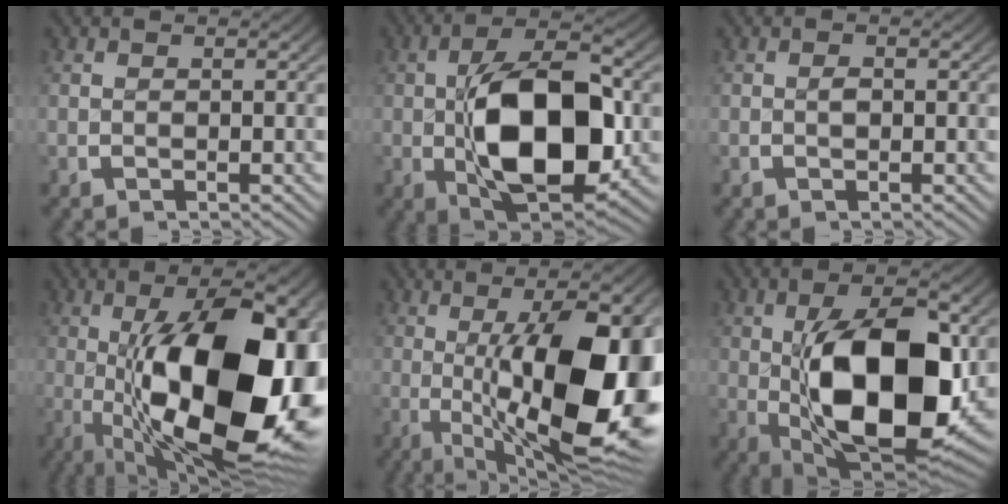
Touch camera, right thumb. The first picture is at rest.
{"total": 15.9, "force": [-2.0, 8.9, 13.1], "torque": [-0.251, -0.046, -0.016]}
{"total": 0.7, "force": [-0.3, 0.4, 0.5], "torque": [-0.015, -0.004, -0.005]}
{"total": 26.6, "force": [-3.2, 13.4, 22.8], "torque": [-0.358, -0.044, -0.022]}
{"total": 21.4, "force": [-2.6, 9.9, 18.8], "torque": [-0.285, -0.036, -0.017]}
{"total": 20.8, "force": [-2.5, 11.5, 17.2], "torque": [-0.308, -0.051, -0.016]}